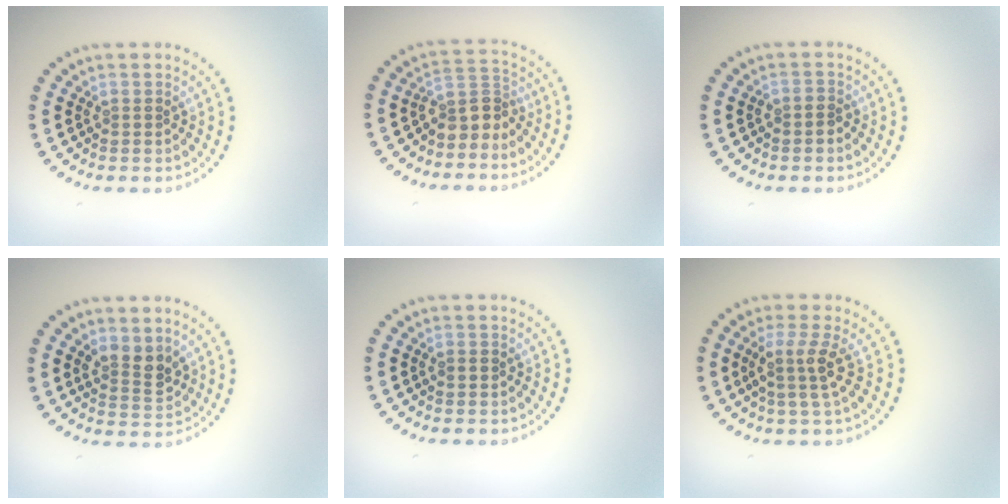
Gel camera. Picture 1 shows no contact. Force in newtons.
{"total": 2.9, "press": 2.2, "slide": 1.9}
{"total": 0.8, "press": 0.7, "slide": 0.5}
{"total": 2.6, "press": 2.4, "slide": 1.0}
{"total": 1.0, "press": 1.0, "slide": 0.0}
{"total": 2.8, "press": 2.1, "slide": 1.8}